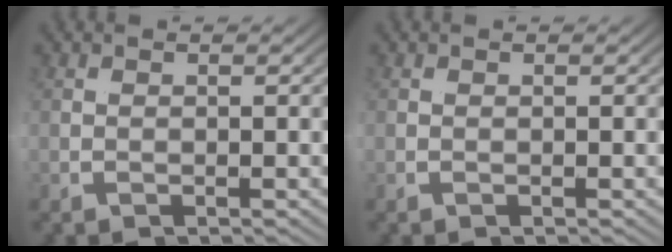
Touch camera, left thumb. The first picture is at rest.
{"total": 0.0}